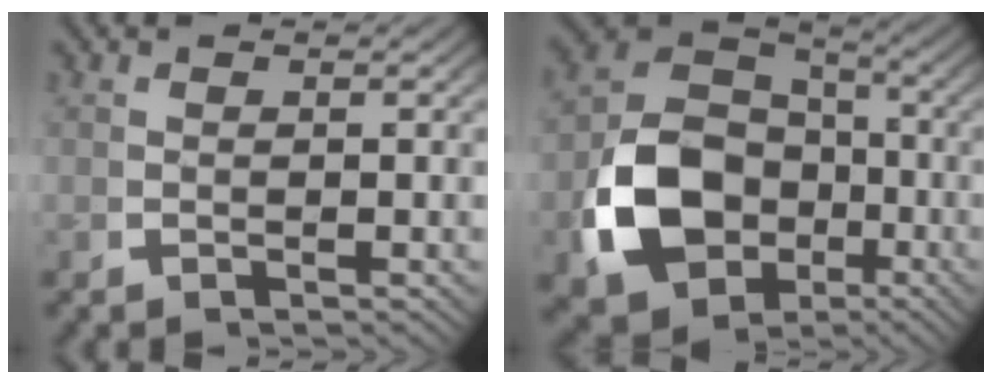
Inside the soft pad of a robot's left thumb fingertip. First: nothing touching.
{"total": 13.9, "force": [-2.9, 10.6, 8.4], "torque": [-0.199, -0.043, -0.034]}